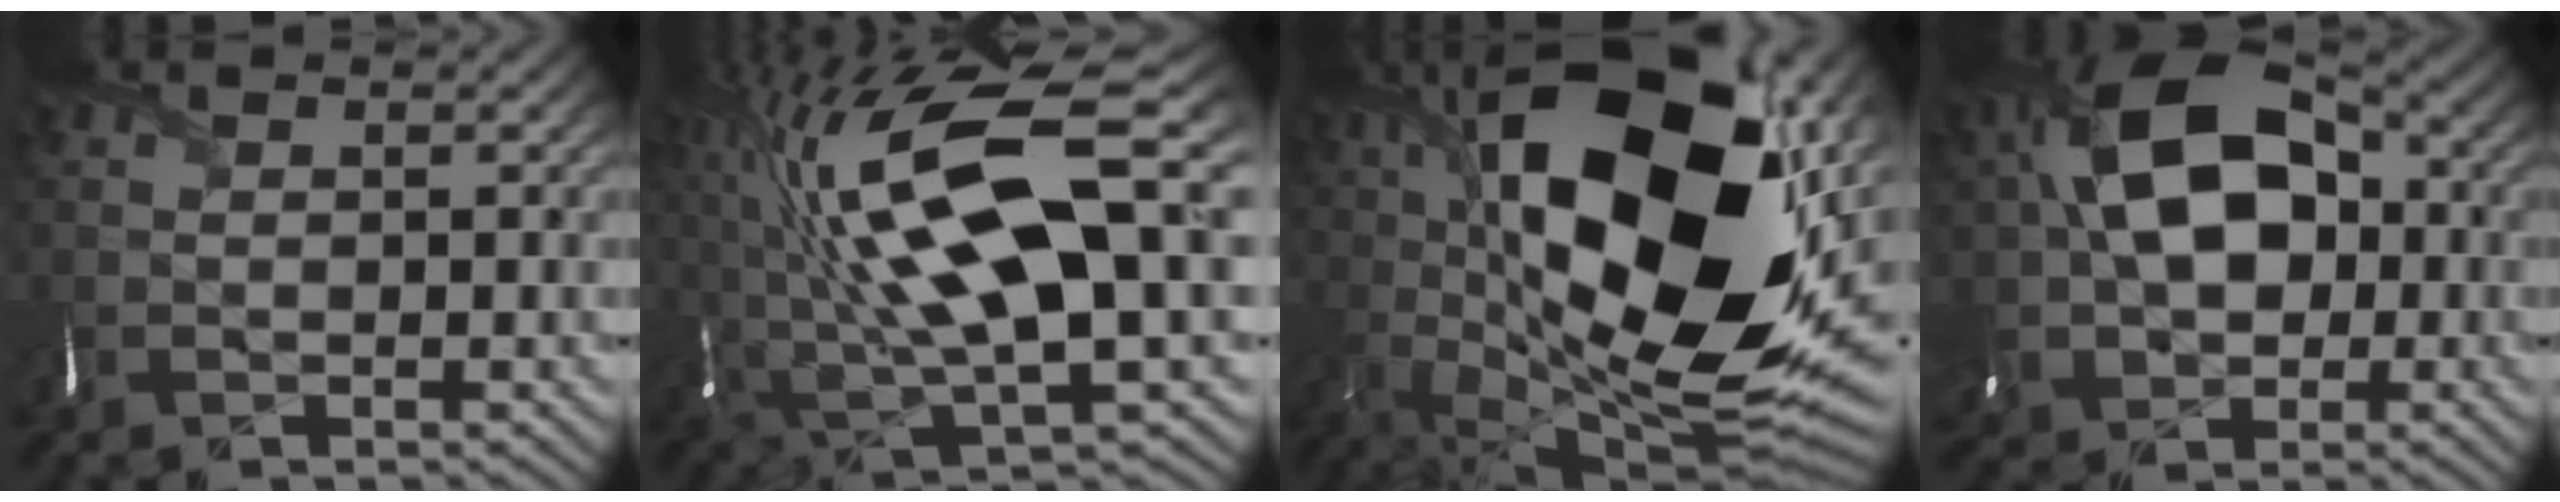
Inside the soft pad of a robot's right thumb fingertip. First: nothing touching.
{"total": 20.2, "force": [4.0, 7.8, 18.3], "torque": [-0.364, -0.015, 0.077]}
{"total": 23.0, "force": [5.1, 10.8, 19.6], "torque": [-0.366, 0.016, 0.088]}
{"total": 16.1, "force": [1.3, 10.8, 11.9], "torque": [-0.216, 0.018, 0.007]}